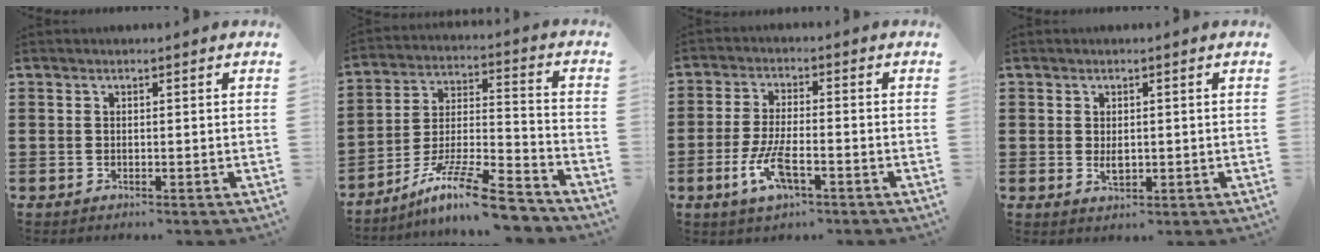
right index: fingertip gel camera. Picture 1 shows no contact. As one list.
[{"total": 12.6, "force": [-10.1, 1.6, 7.3], "torque": [-0.117, 0.029, -0.189]}, {"total": 6.9, "force": [-2.9, 2.3, 5.9], "torque": [-0.135, -0.012, -0.056]}, {"total": 1.9, "force": [0.2, 1.1, 1.5], "torque": [-0.028, 0.004, 0.004]}]